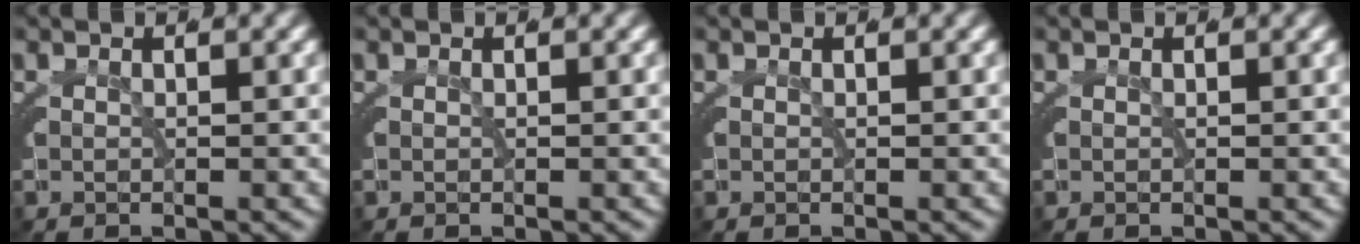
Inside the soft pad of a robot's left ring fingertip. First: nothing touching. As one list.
[{"total": 0.0}, {"total": 0.0}, {"total": 0.0}]